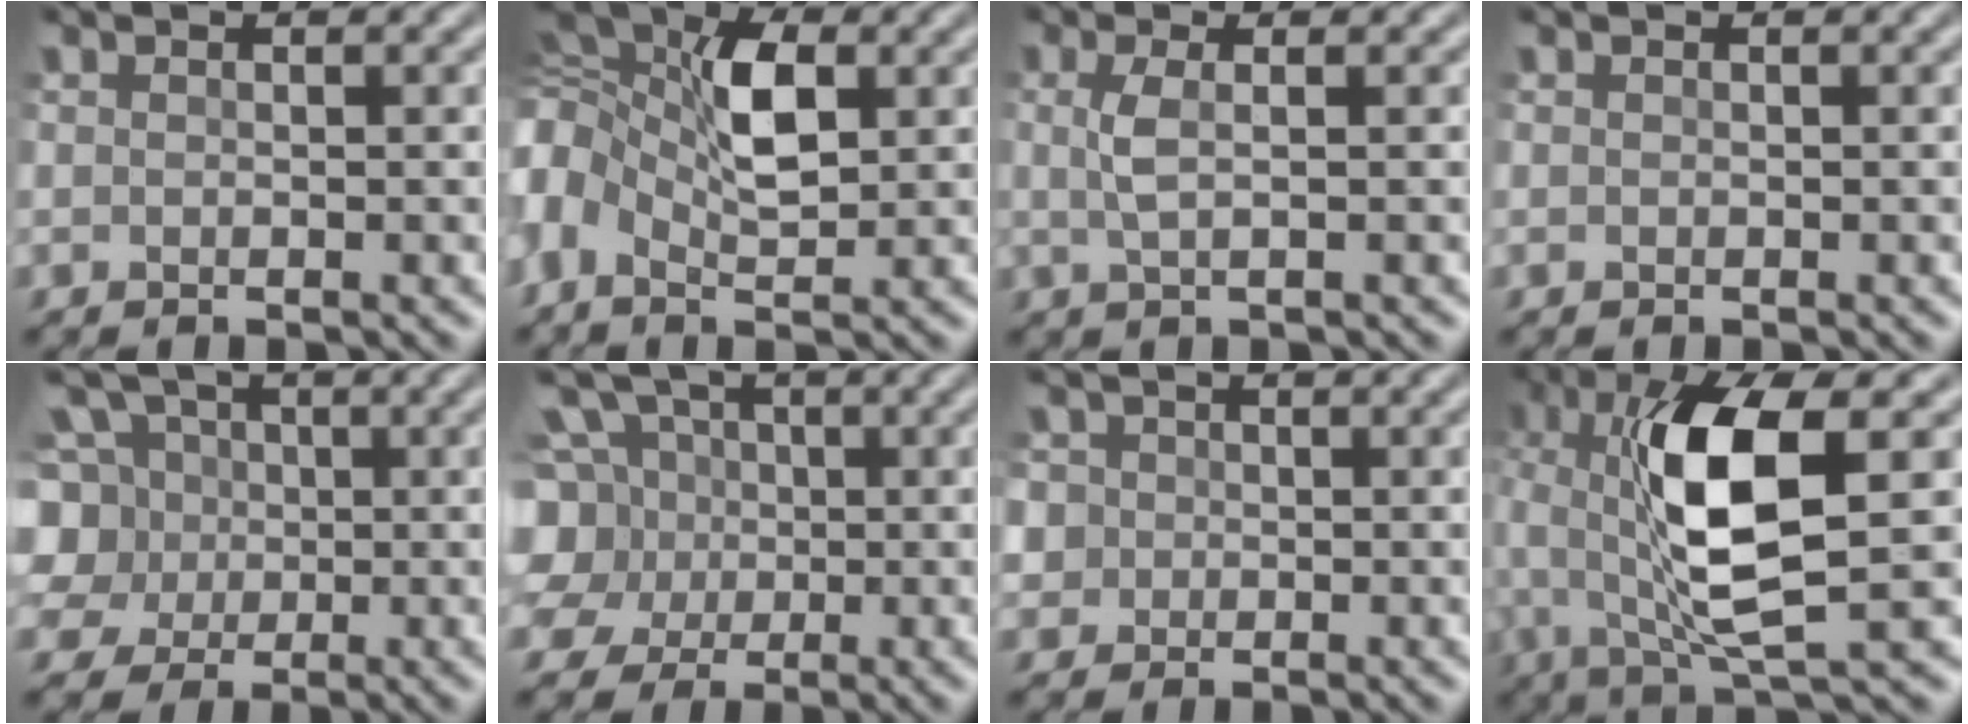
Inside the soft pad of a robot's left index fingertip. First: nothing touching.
{"total": 8.0, "force": [1.1, 4.5, 6.5], "torque": [-0.140, 0.016, 0.008]}
{"total": 1.8, "force": [0.1, 0.2, 1.8], "torque": [-0.044, 0.003, 0.001]}
{"total": 0.0}
{"total": 7.5, "force": [0.7, 6.8, 3.1], "torque": [-0.093, 0.041, -0.024]}
{"total": 9.7, "force": [0.8, 8.8, 4.1], "torque": [-0.124, 0.039, -0.021]}
{"total": 5.1, "force": [1.0, 4.8, 1.6], "torque": [-0.040, 0.036, -0.004]}
{"total": 8.8, "force": [1.1, 2.5, 8.4], "torque": [-0.169, 0.001, 0.021]}